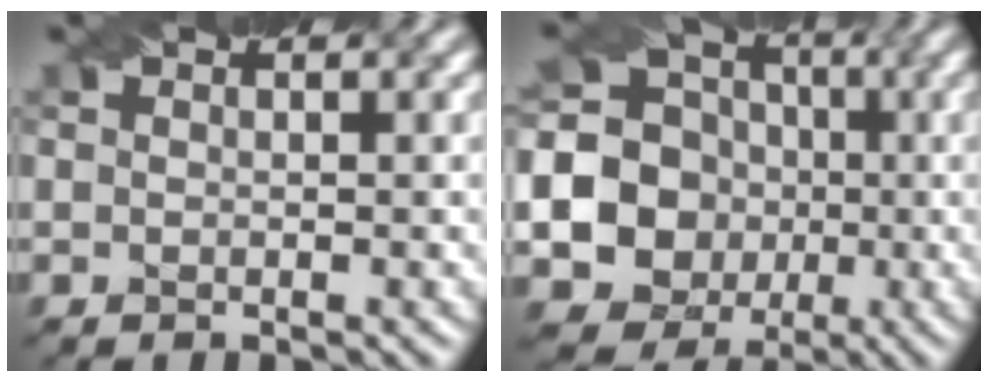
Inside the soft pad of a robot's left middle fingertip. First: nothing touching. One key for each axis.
{"total": 17.4, "fx": -2.1, "fy": 16.5, "fz": 5.1, "tx": -0.120, "ty": 0.005, "tz": -0.070}